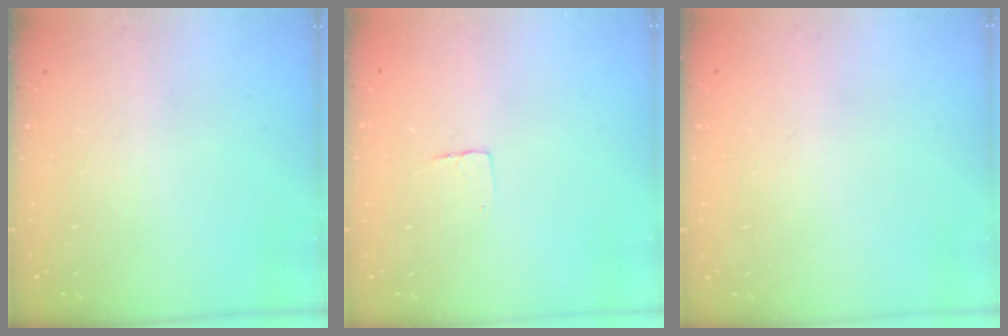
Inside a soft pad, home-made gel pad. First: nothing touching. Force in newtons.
{"total": 2.9, "press": 2.9, "slide": 0.2}
{"total": 0.7, "press": 0.6, "slide": 0.3}